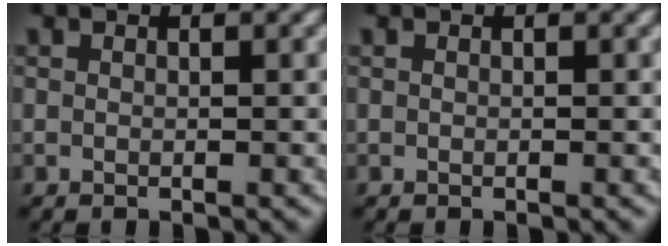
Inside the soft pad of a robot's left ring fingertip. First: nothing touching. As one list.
[{"total": 0.0}]